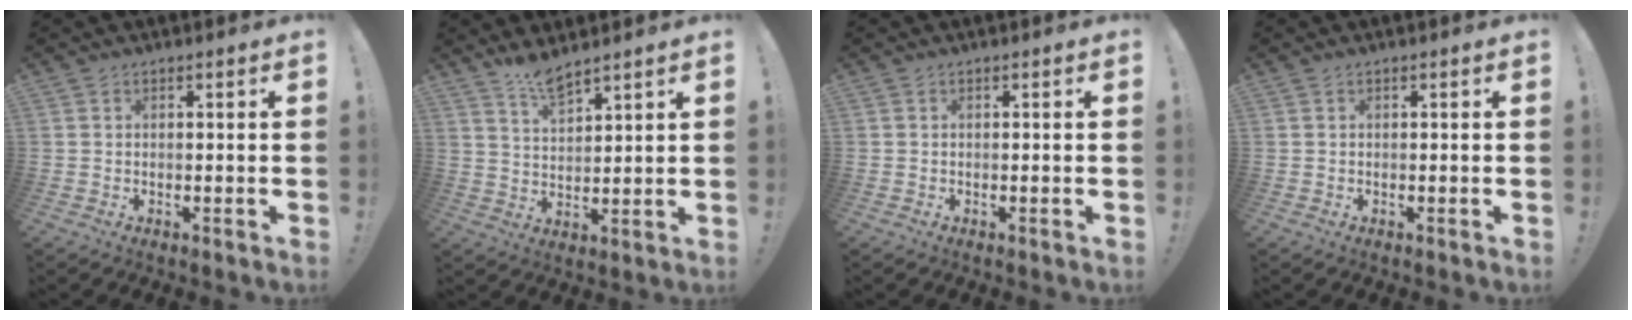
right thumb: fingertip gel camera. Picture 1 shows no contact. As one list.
[{"total": 6.7, "force": [5.9, 1.2, 2.9], "torque": [-0.048, -0.036, 0.105]}, {"total": 0.0}, {"total": 0.0}]